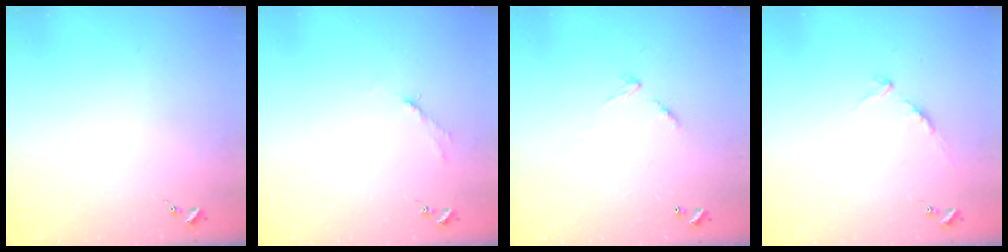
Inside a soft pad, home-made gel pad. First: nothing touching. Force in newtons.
{"total": 2.7, "press": 2.7, "slide": 0.4}
{"total": 6.0, "press": 6.0, "slide": 0.5}
{"total": 5.3, "press": 5.2, "slide": 0.7}